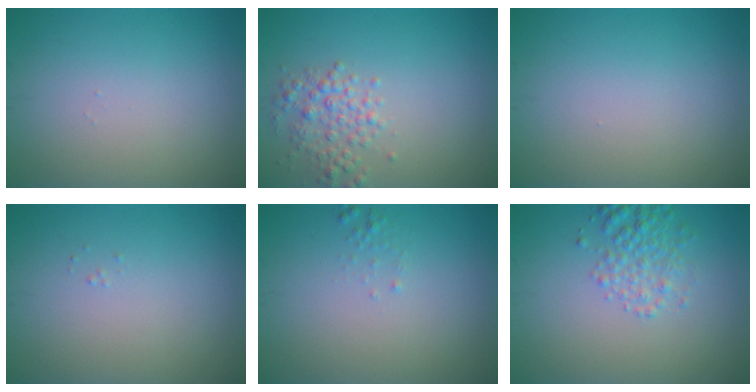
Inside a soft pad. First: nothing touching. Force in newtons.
{"total": 2.5, "press": 2.5, "slide": 0.1}
{"total": 0.0}
{"total": 0.0}
{"total": 0.6, "press": 0.6, "slide": 0.1}
{"total": 2.7, "press": 2.7, "slide": 0.1}